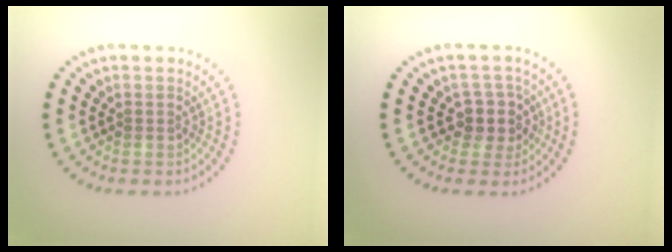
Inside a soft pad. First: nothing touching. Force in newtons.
{"total": 2.7, "press": 2.3, "slide": 1.5}